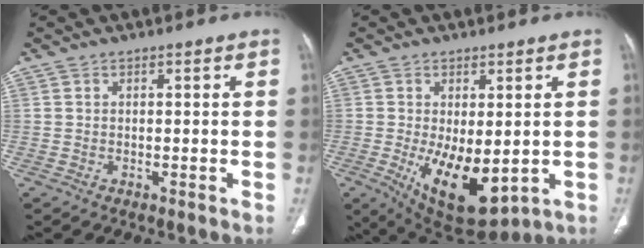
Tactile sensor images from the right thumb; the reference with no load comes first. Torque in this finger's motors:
{"motor_torque": [2.41, 2.60, 0.24, 0.12, 0.10]}